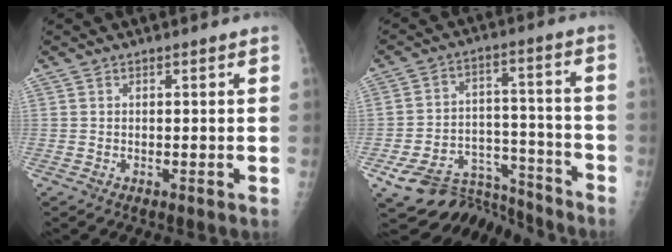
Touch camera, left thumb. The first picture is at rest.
{"total": 16.5, "force": [-14.0, 7.8, 4.0], "torque": [-0.041, 0.095, -0.212]}